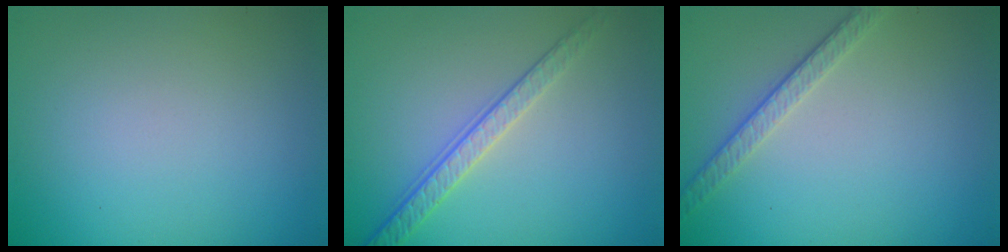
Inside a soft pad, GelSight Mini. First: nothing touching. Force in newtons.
{"total": 2.8, "press": 2.4, "slide": 1.5}
{"total": 2.5, "press": 2.2, "slide": 1.2}